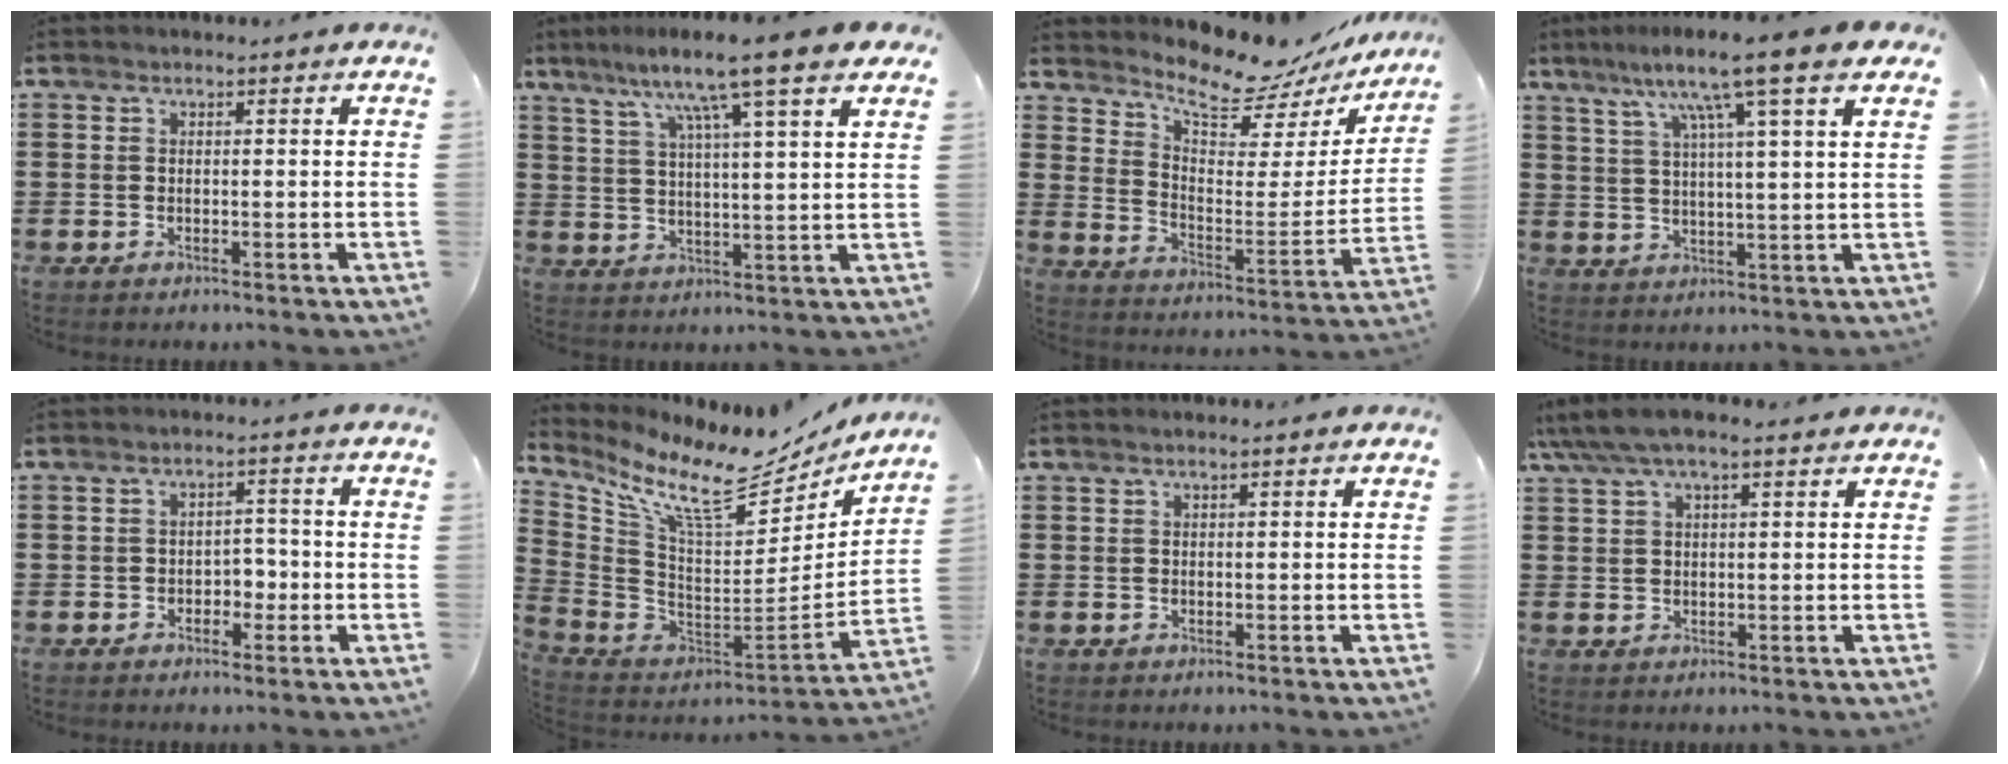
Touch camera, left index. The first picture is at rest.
{"total": 9.6, "force": [7.1, -0.2, 6.5], "torque": [-0.132, -0.030, 0.113]}
{"total": 10.1, "force": [9.1, 2.3, 3.8], "torque": [-0.092, -0.072, 0.156]}
{"total": 10.2, "force": [6.6, 0.0, 7.8], "torque": [-0.154, -0.023, 0.101]}
{"total": 2.9, "force": [-1.0, 2.1, 1.8], "torque": [-0.039, 0.005, -0.023]}
{"total": 11.8, "force": [8.3, 2.7, 7.9], "torque": [-0.182, -0.067, 0.136]}
{"total": 0.8, "force": [0.5, 0.0, 0.6], "torque": [-0.011, 0.000, 0.010]}
{"total": 4.6, "force": [3.2, 1.3, 3.0], "torque": [-0.065, 0.001, 0.057]}